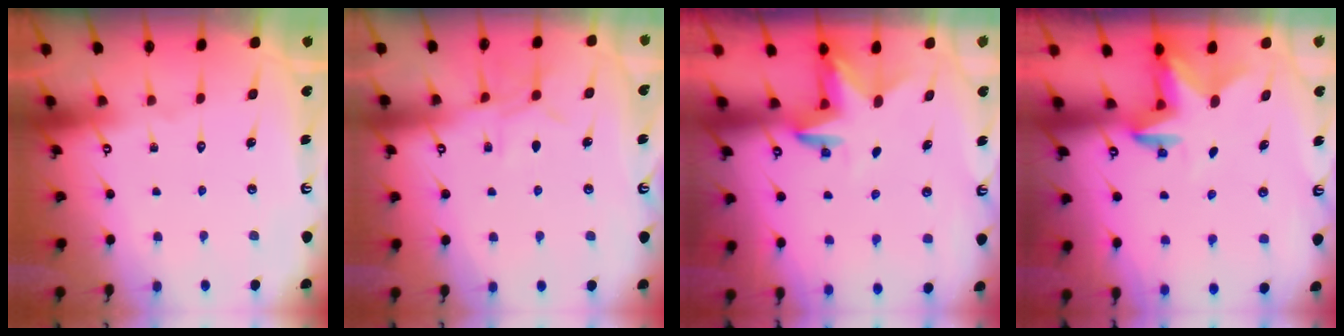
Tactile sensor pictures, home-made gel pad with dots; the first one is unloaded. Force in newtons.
{"total": 6.3, "press": 6.3, "slide": 0.6}
{"total": 3.2, "press": 3.2, "slide": 0.1}
{"total": 2.8, "press": 2.8, "slide": 0.6}